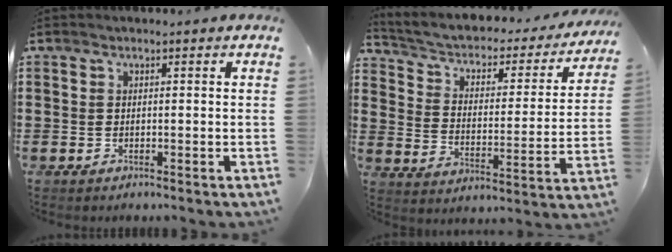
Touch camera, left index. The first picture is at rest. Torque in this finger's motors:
{"motor_torque": [2.14, 0.00, 0.63, 0.04]}